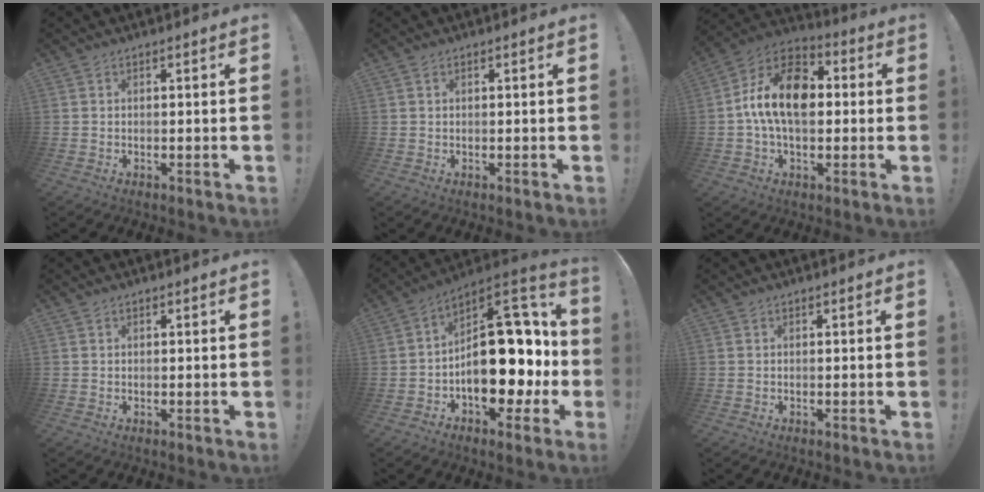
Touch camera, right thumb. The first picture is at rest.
{"total": 0.5, "force": [0.4, 0.4, 0.1], "torque": [-0.001, 0.000, 0.007]}
{"total": 16.6, "force": [1.6, 10.7, 12.5], "torque": [-0.221, 0.010, 0.027]}
{"total": 0.6, "force": [0.4, 0.5, 0.0], "torque": [-0.001, 0.001, 0.007]}
{"total": 24.0, "force": [-2.6, 13.7, 19.5], "torque": [-0.262, 0.021, -0.015]}
{"total": 0.0}